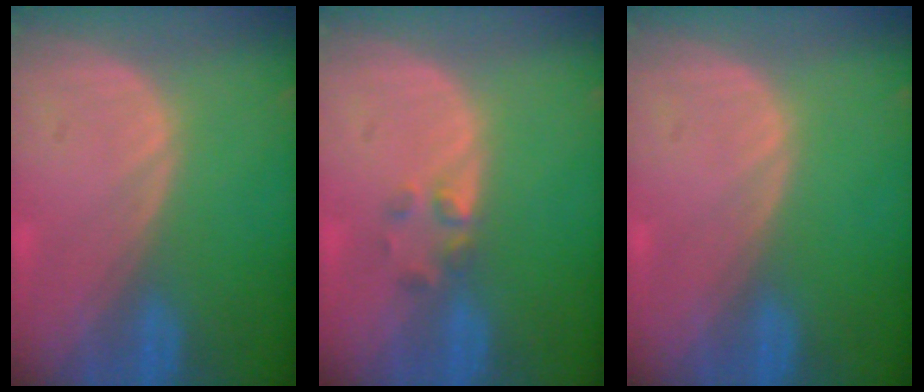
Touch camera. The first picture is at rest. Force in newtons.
{"total": 2.0, "press": 1.9, "slide": 0.8}
{"total": 0.0}